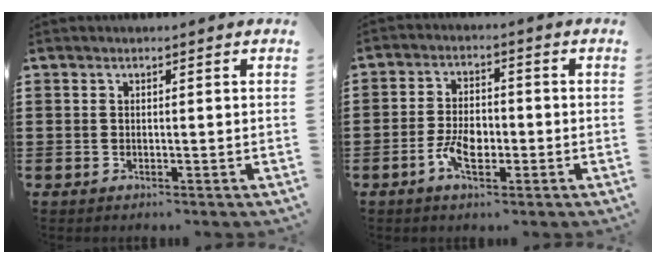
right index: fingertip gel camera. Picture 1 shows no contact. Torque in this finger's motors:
{"motor_torque": [1.00, 1.14, 0.17, 0.08]}